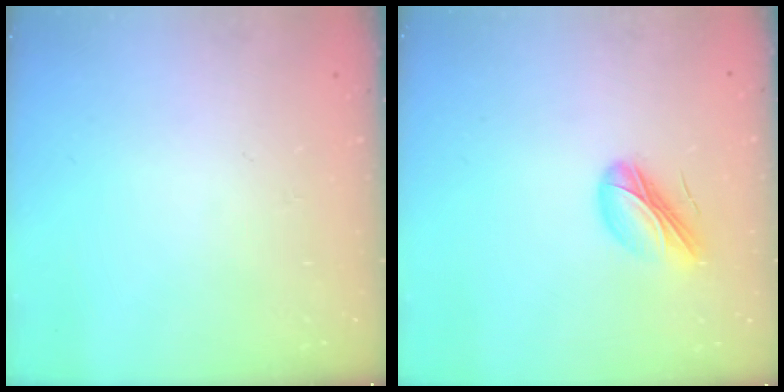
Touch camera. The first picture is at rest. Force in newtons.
{"total": 9.5, "press": 9.2, "slide": 2.5}